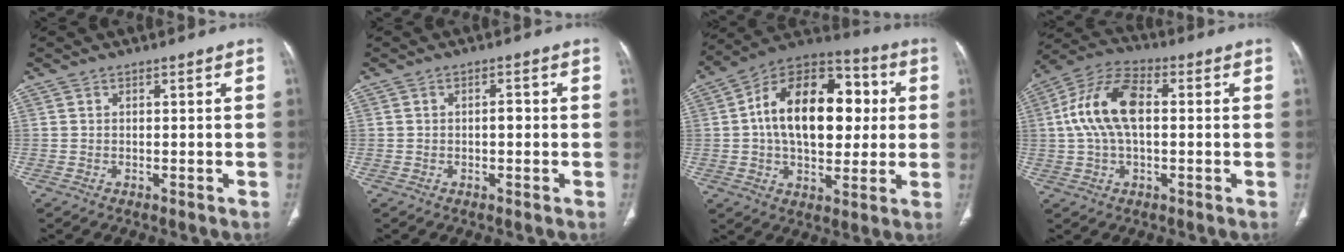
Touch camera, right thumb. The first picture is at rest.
{"total": 1.5, "force": [-0.2, 0.8, 1.3], "torque": [-0.015, 0.004, -0.006]}
{"total": 22.9, "force": [2.6, 13.8, 18.0], "torque": [-0.262, 0.024, 0.036]}
{"total": 13.0, "force": [1.2, 6.9, 11.0], "torque": [-0.221, 0.032, 0.015]}